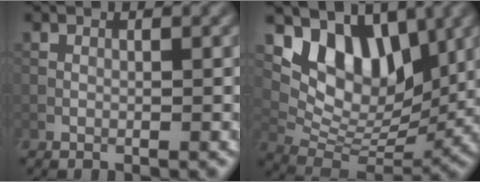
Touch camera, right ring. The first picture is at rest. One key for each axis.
{"total": 8.6, "fx": 3.7, "fy": 5.3, "fz": 5.7, "tx": -0.090, "ty": -0.010, "tz": 0.070}